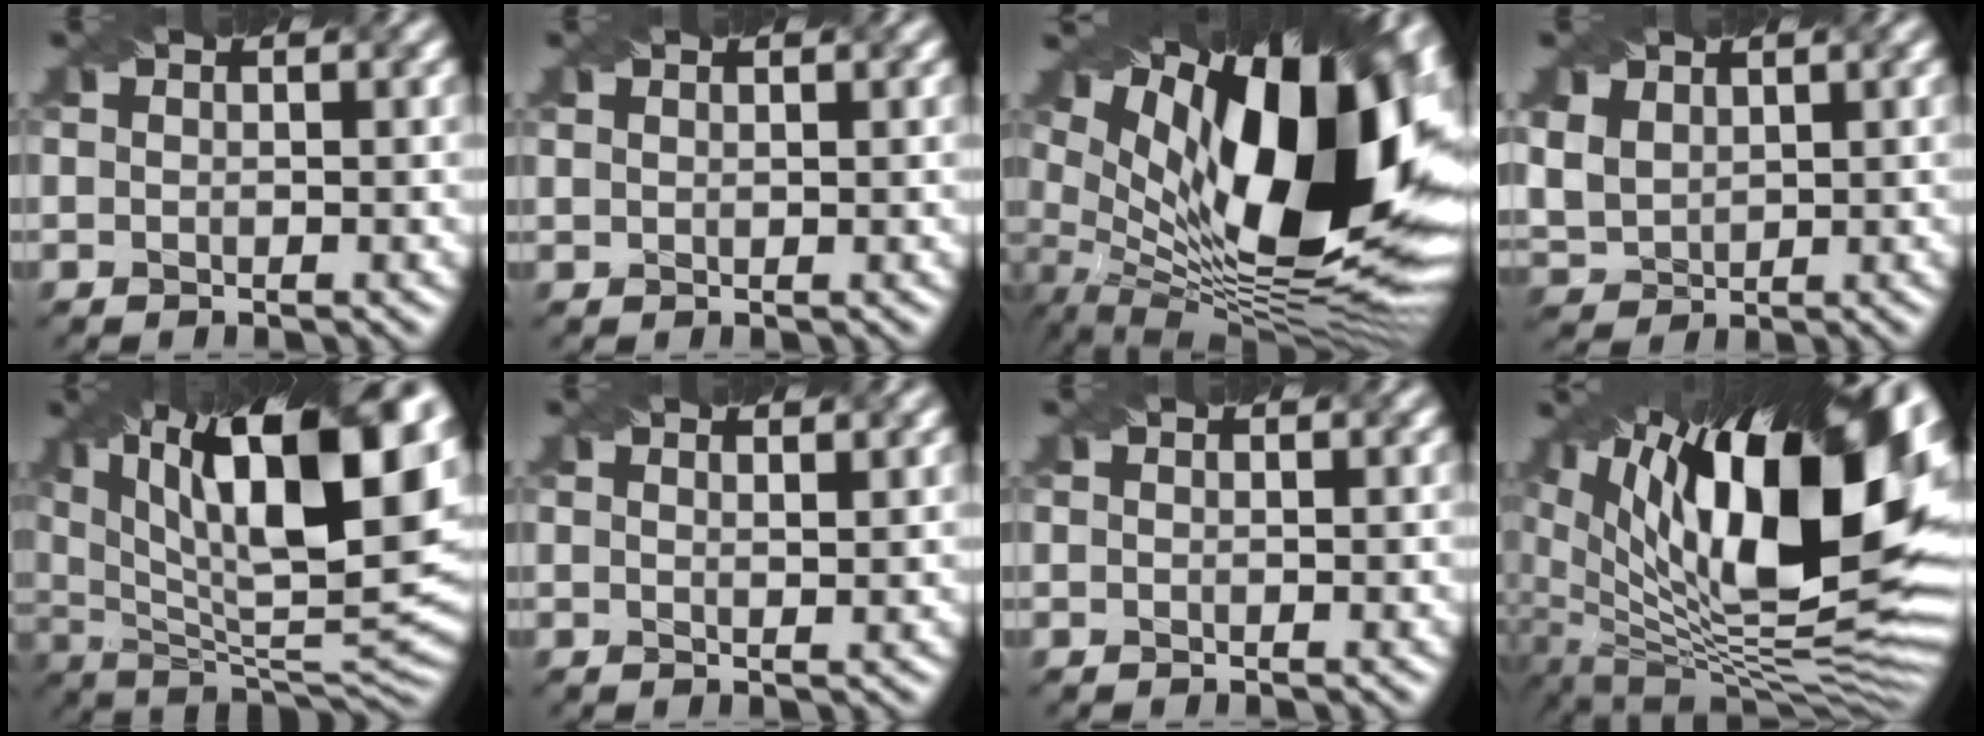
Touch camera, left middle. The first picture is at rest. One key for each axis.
{"total": 0.9, "fx": 0.8, "fy": 0.3, "fz": 0.3, "tx": -0.007, "ty": -0.003, "tz": 0.013}
{"total": 19.0, "fx": 5.2, "fy": 8.3, "fz": 16.3, "tx": -0.254, "ty": 0.004, "tz": 0.097}
{"total": 4.4, "fx": 2.3, "fy": 3.1, "fz": 2.2, "tx": -0.075, "ty": 0.002, "tz": 0.051}
{"total": 17.6, "fx": 6.6, "fy": 7.1, "fz": 14.8, "tx": -0.244, "ty": 0.014, "tz": 0.120}
{"total": 1.9, "fx": 1.3, "fy": 0.6, "fz": 1.3, "tx": -0.008, "ty": 0.003, "tz": 0.006}
{"total": 0.0}
{"total": 21.2, "fx": 6.7, "fy": 9.8, "fz": 17.5, "tx": -0.270, "ty": 0.017, "tz": 0.124}